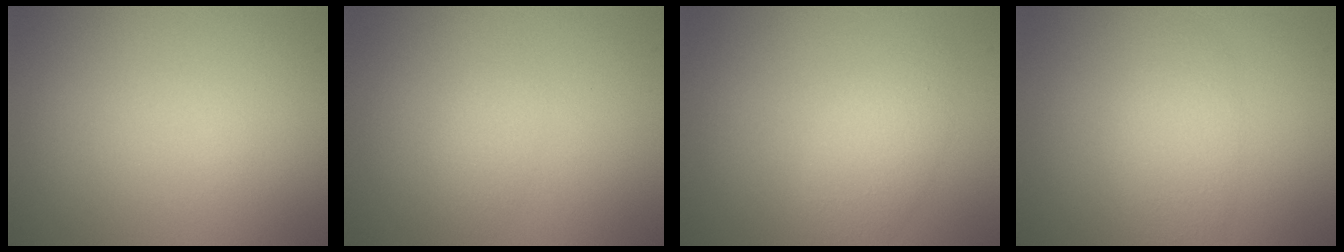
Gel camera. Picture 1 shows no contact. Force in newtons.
{"total": 1.3, "press": 1.3, "slide": 0.0}
{"total": 2.6, "press": 2.6, "slide": 0.1}
{"total": 2.8, "press": 2.8, "slide": 0.2}